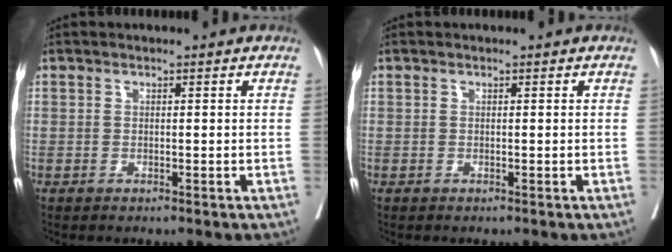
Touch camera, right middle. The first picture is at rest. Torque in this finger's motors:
{"motor_torque": [-0.01, -0.01, 0.00, 0.00]}